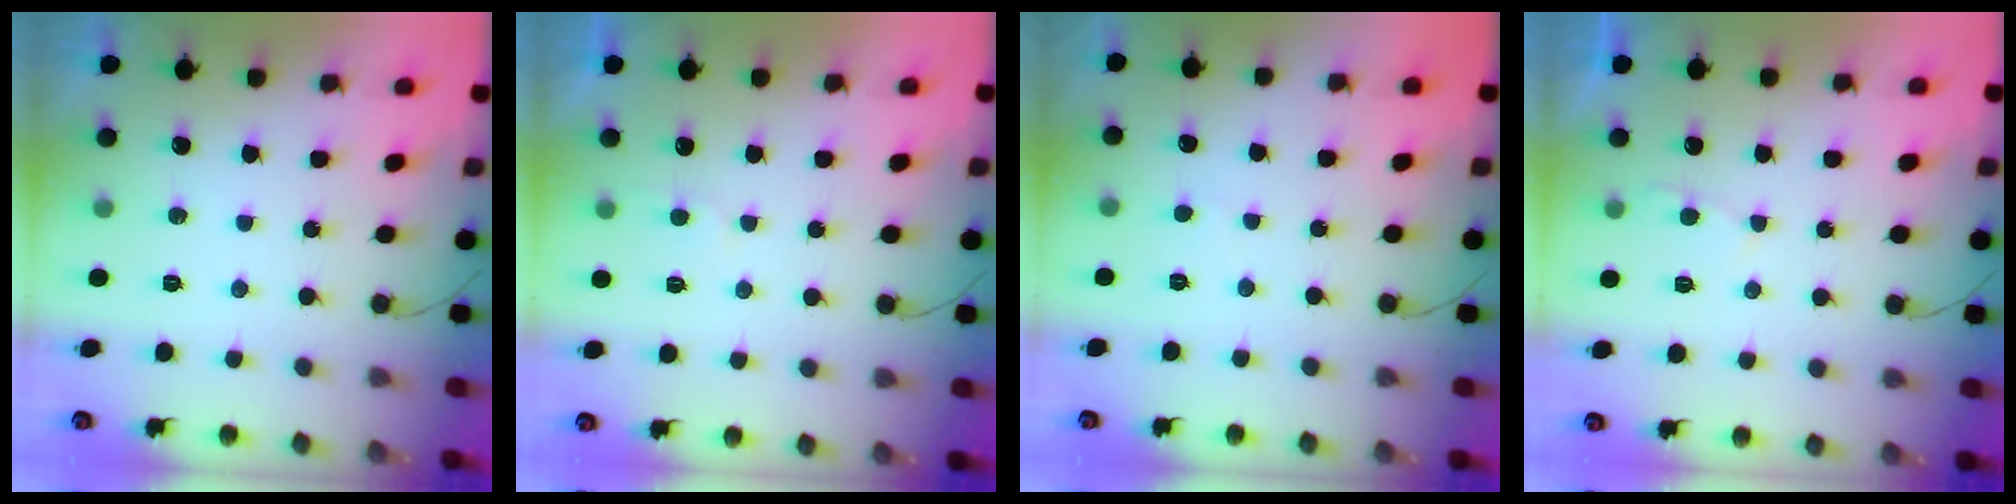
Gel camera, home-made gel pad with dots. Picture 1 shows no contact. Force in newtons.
{"total": 3.0, "press": 3.0, "slide": 0.3}
{"total": 1.9, "press": 1.9, "slide": 0.2}
{"total": 2.5, "press": 2.5, "slide": 0.4}